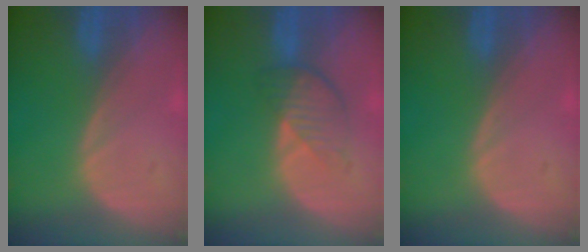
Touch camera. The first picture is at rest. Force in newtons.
{"total": 4.6, "press": 4.2, "slide": 2.0}
{"total": 0.0}